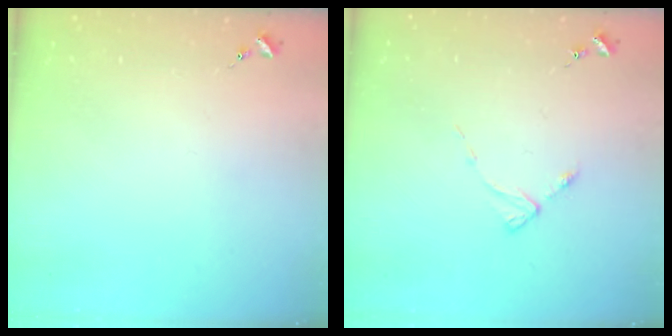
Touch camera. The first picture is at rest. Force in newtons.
{"total": 2.9, "press": 2.8, "slide": 0.4}